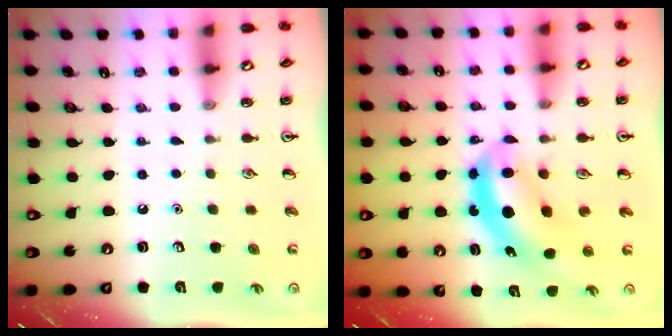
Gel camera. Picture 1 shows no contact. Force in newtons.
{"total": 6.4, "press": 6.2, "slide": 1.8}